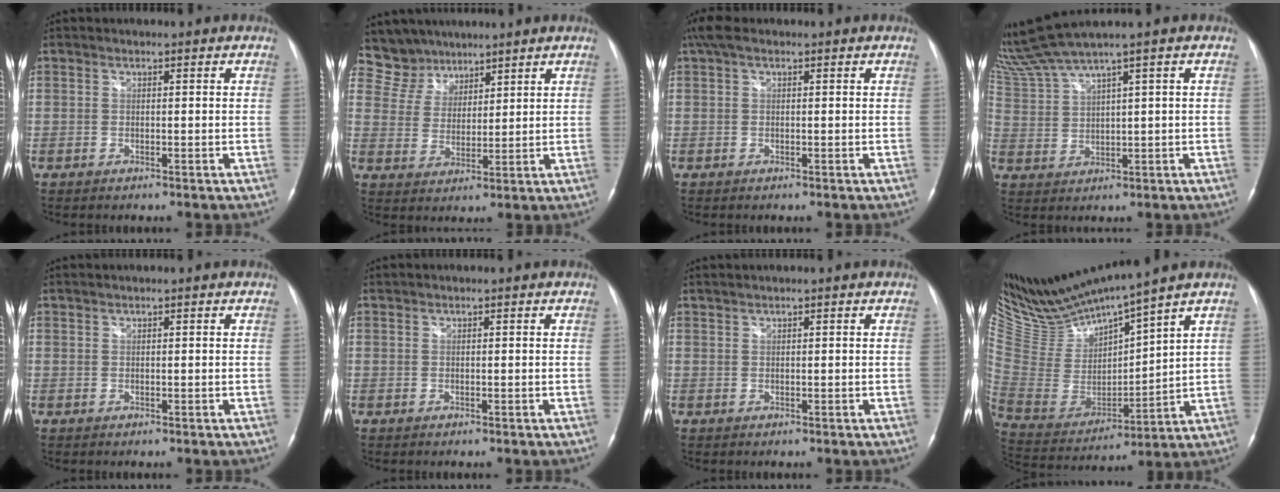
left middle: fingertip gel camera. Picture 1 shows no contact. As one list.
[{"total": 6.7, "force": [5.8, 3.2, -0.6], "torque": [0.006, 0.012, 0.121]}, {"total": 3.1, "force": [1.9, 1.1, 2.2], "torque": [-0.056, 0.034, 0.037]}, {"total": 6.4, "force": [5.5, -1.9, 2.7], "torque": [-0.074, 0.008, 0.124]}, {"total": 0.8, "force": [0.8, -0.1, 0.4], "torque": [-0.010, 0.012, 0.020]}, {"total": 0.0}, {"total": 1.5, "force": [1.3, -0.1, 0.7], "torque": [-0.016, 0.015, 0.028]}, {"total": 14.5, "force": [13.6, -0.7, 4.9], "torque": [-0.113, -0.019, 0.281]}]